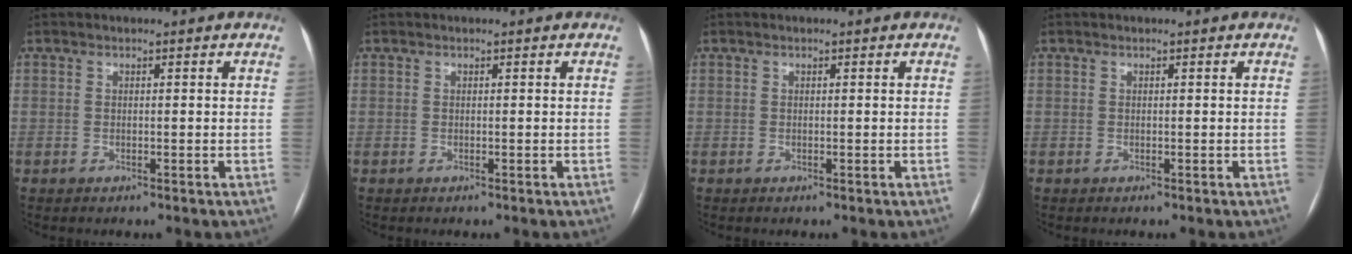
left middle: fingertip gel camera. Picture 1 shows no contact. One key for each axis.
{"total": 0.0}
{"total": 0.0}
{"total": 0.0}